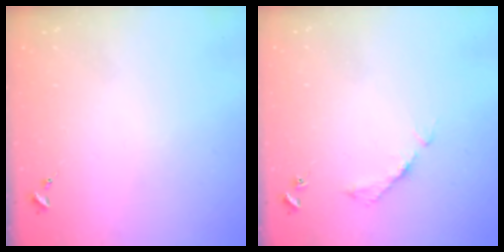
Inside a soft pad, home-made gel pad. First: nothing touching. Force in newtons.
{"total": 4.1, "press": 4.1, "slide": 0.3}